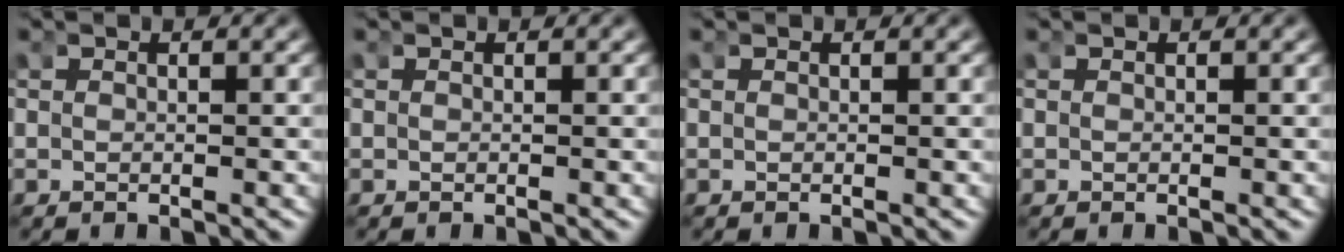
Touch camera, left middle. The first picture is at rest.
{"total": 0.0}
{"total": 0.0}
{"total": 0.0}